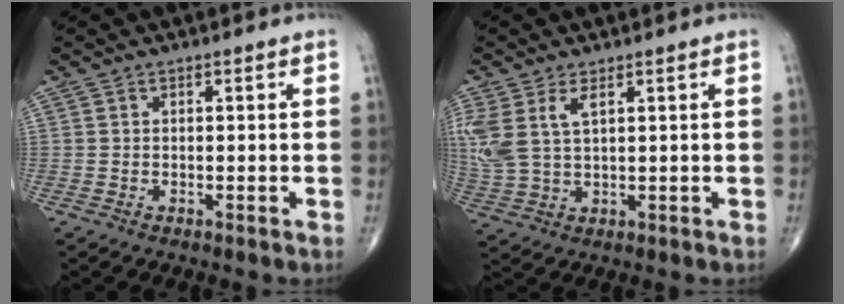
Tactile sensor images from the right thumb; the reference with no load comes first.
{"total": 8.8, "force": [3.3, 4.2, 7.0], "torque": [-0.178, -0.001, 0.078]}